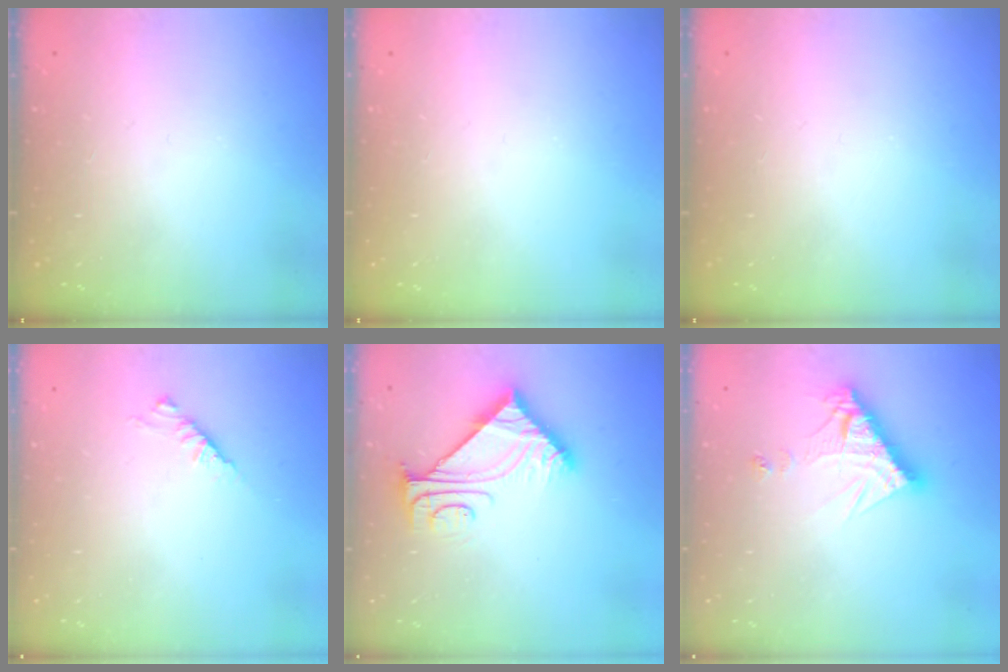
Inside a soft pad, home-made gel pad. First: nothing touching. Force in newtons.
{"total": 0.0}
{"total": 0.0}
{"total": 2.9, "press": 2.8, "slide": 0.7}
{"total": 8.8, "press": 8.7, "slide": 0.9}
{"total": 10.5, "press": 10.5, "slide": 0.8}